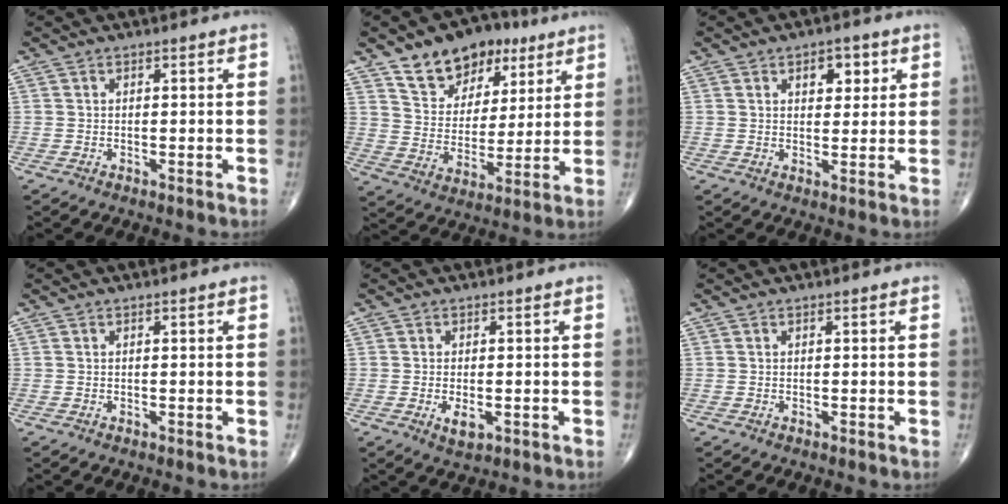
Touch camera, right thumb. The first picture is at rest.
{"total": 14.8, "force": [9.1, 9.7, 6.5], "torque": [-0.067, -0.035, 0.156]}
{"total": 5.4, "force": [2.3, 3.1, 3.7], "torque": [-0.023, -0.007, 0.029]}
{"total": 0.0}
{"total": 3.3, "force": [-0.9, 1.6, 2.8], "torque": [-0.045, -0.005, -0.012]}
{"total": 0.0}